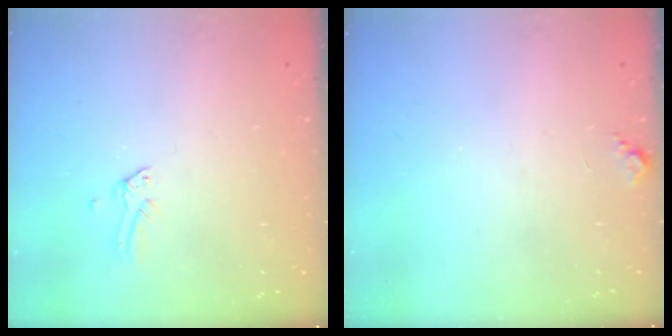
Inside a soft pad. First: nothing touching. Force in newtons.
{"total": 5.4, "press": 5.4, "slide": 0.6}